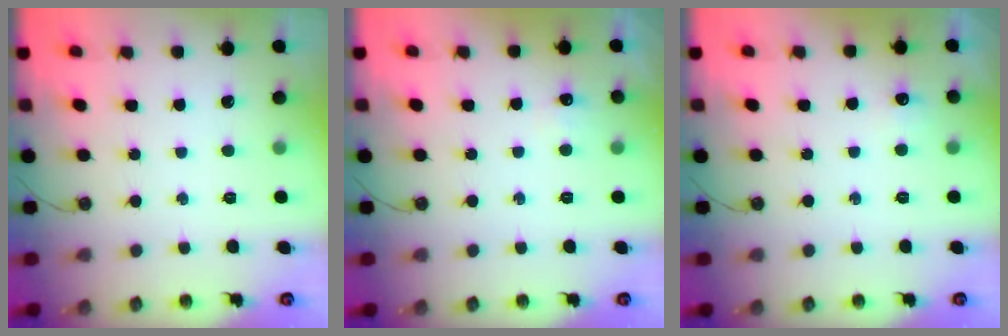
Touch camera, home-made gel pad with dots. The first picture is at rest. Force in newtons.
{"total": 4.7, "press": 4.6, "slide": 0.6}
{"total": 4.8, "press": 4.8, "slide": 0.7}